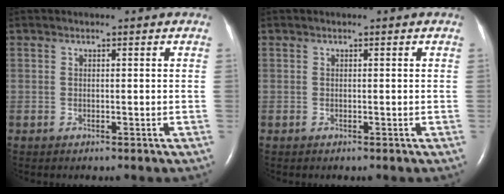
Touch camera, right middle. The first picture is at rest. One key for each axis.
{"total": 0.0}